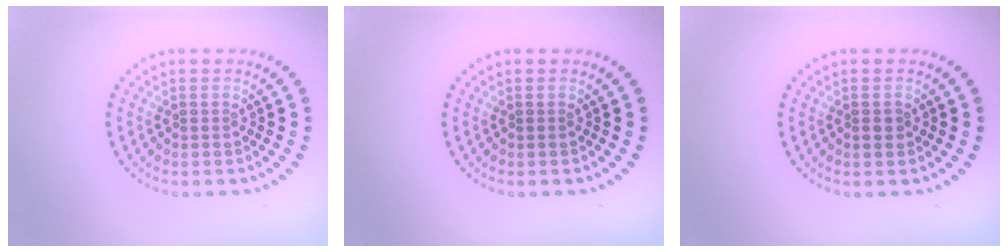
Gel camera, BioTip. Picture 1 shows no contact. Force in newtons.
{"total": 0.0}
{"total": 0.8, "press": 0.8, "slide": 0.2}